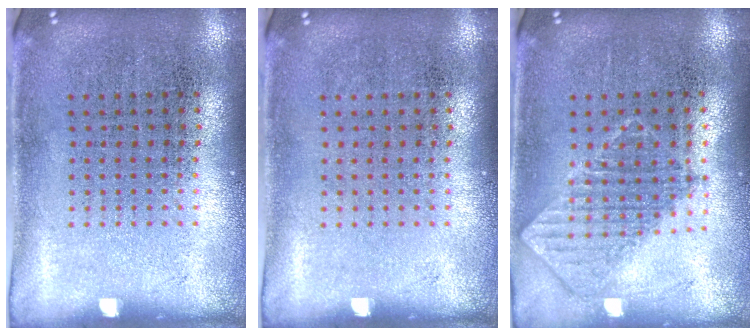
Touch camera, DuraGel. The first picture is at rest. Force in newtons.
{"total": 0.0}
{"total": 0.9, "press": 0.8, "slide": 0.2}